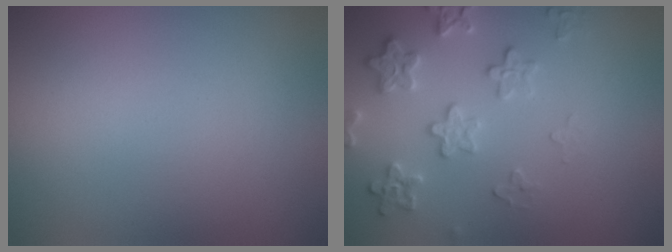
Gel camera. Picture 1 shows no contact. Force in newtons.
{"total": 3.7, "press": 3.5, "slide": 1.3}